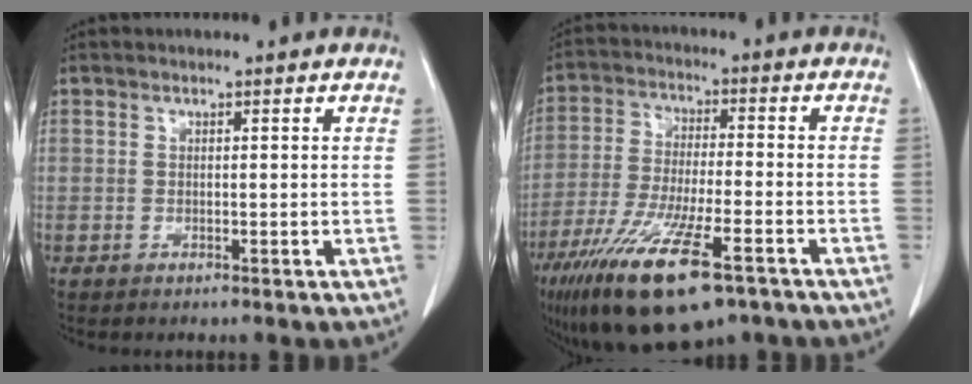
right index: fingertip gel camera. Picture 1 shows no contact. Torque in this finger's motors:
{"motor_torque": [1.30, -0.84, 1.05, 0.21]}